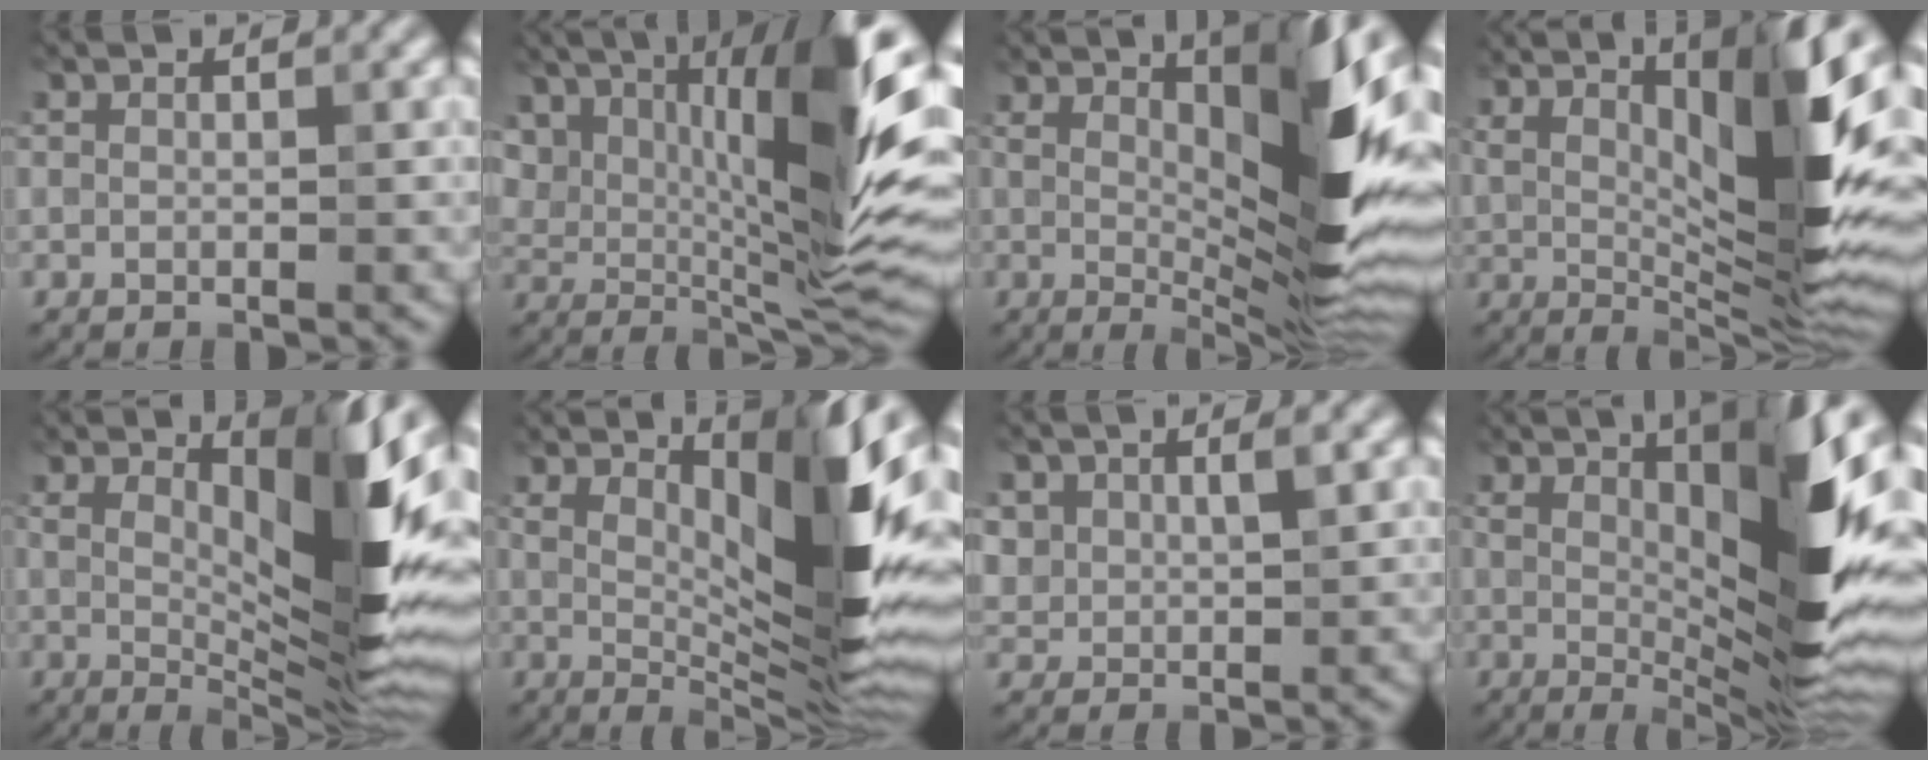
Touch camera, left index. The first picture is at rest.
{"total": 15.1, "force": [6.2, 4.4, 13.1], "torque": [-0.196, -0.002, 0.100]}
{"total": 14.8, "force": [3.2, 3.4, 14.0], "torque": [-0.172, -0.004, 0.048]}
{"total": 17.1, "force": [6.6, 3.7, 15.3], "torque": [-0.217, 0.010, 0.115]}
{"total": 14.4, "force": [3.8, 3.1, 13.5], "torque": [-0.165, -0.001, 0.057]}
{"total": 15.7, "force": [5.2, 3.4, 14.4], "torque": [-0.184, 0.011, 0.087]}
{"total": 2.2, "force": [1.2, 1.4, 1.3], "torque": [-0.029, -0.004, 0.027]}
{"total": 16.5, "force": [3.6, 3.8, 15.7], "torque": [-0.199, 0.007, 0.056]}